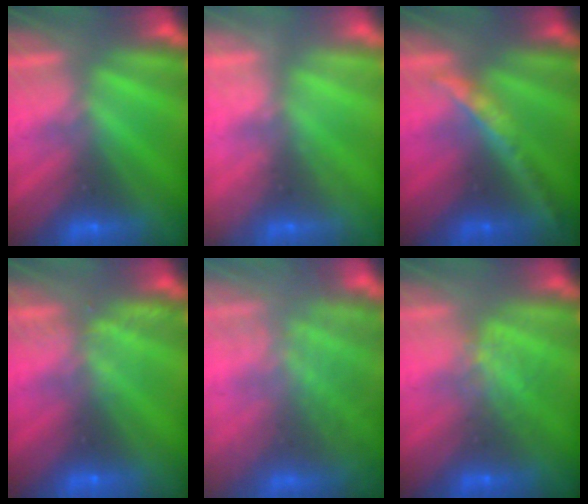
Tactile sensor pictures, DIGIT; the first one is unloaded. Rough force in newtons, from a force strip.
{"total": 2.2}
{"total": 2.4}
{"total": 2.2}
{"total": 7.4}
{"total": 1.2}